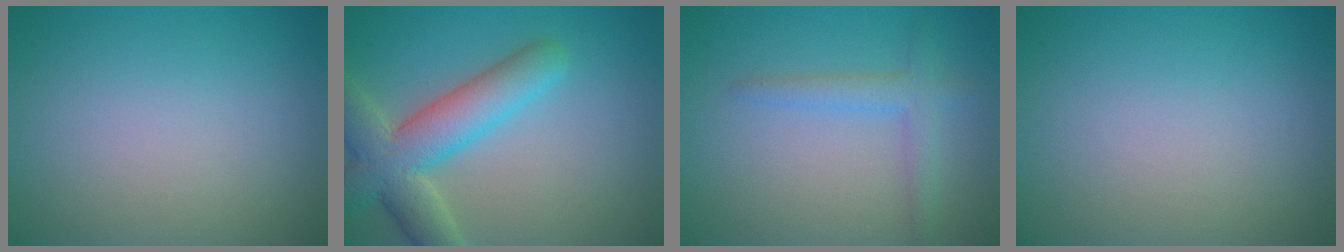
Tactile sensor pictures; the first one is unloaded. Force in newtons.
{"total": 7.1, "press": 7.1, "slide": 0.5}
{"total": 2.3, "press": 2.3, "slide": 0.2}
{"total": 0.0}